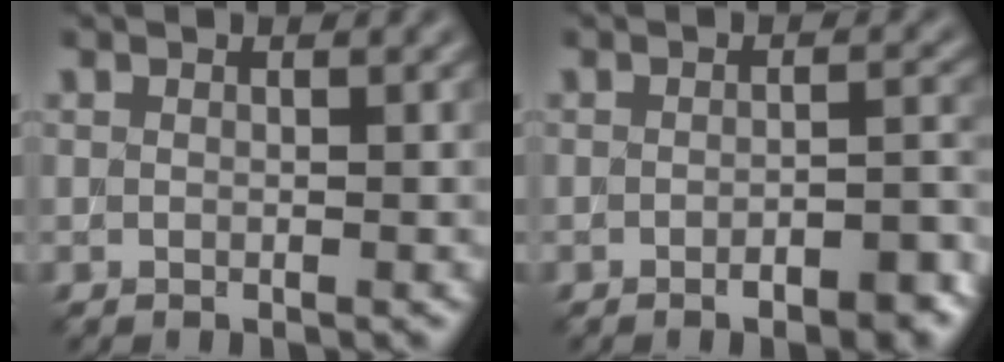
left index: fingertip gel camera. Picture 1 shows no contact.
{"total": 4.0, "force": [-2.3, 1.0, 3.1], "torque": [-0.040, 0.001, -0.030]}